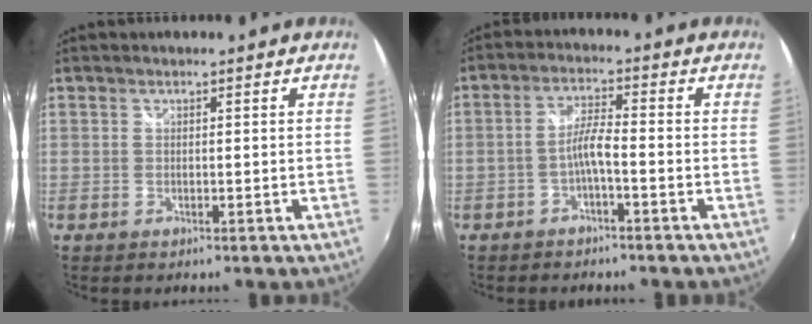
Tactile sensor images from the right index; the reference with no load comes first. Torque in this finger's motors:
{"motor_torque": [0.11, 0.00, 0.33, 0.09]}